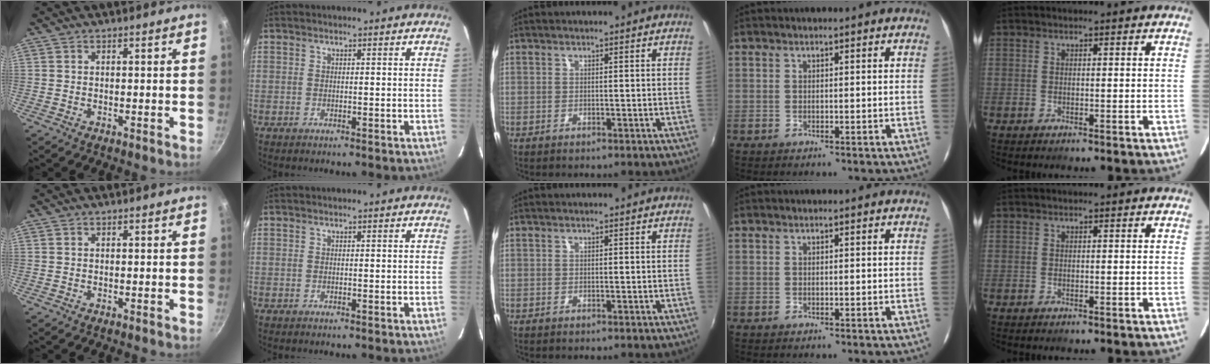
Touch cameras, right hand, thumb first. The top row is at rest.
{}